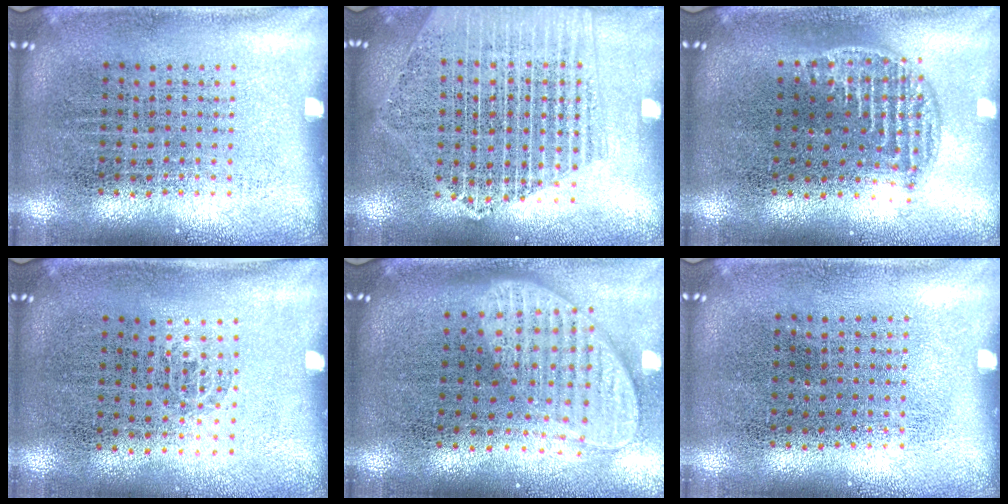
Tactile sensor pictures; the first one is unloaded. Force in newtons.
{"total": 2.0, "press": 1.8, "slide": 0.9}
{"total": 1.3, "press": 1.1, "slide": 0.6}
{"total": 0.5, "press": 0.3, "slide": 0.4}
{"total": 2.0, "press": 1.5, "slide": 1.3}
{"total": 0.0}